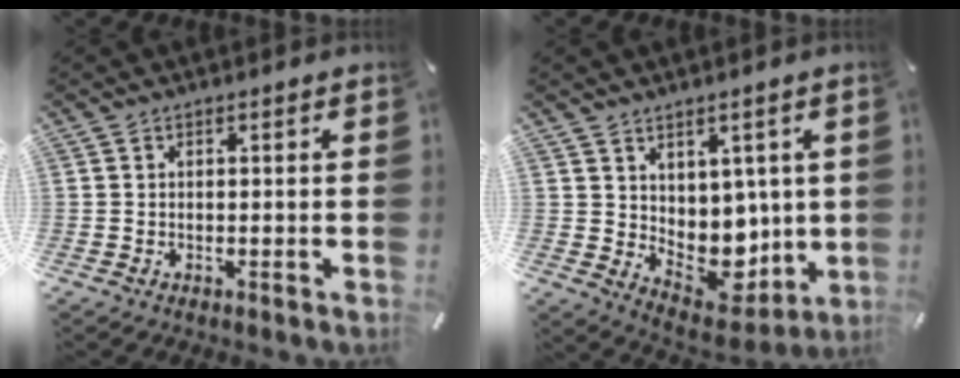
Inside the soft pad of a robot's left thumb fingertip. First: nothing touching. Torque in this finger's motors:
{"motor_torque": [1.46, 1.83, 0.25, -0.07, 0.09]}